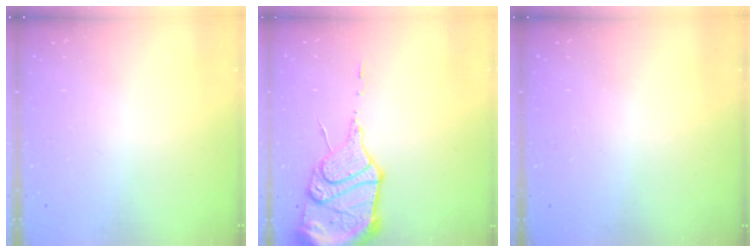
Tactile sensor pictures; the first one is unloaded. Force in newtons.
{"total": 17.0, "press": 16.9, "slide": 1.6}
{"total": 0.0}